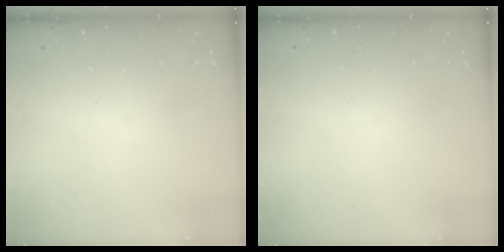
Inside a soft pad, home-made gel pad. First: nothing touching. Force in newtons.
{"total": 0.0}